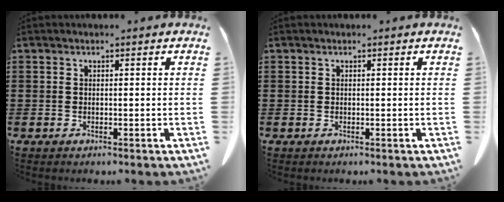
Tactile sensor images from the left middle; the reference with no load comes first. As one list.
[{"total": 0.0}]